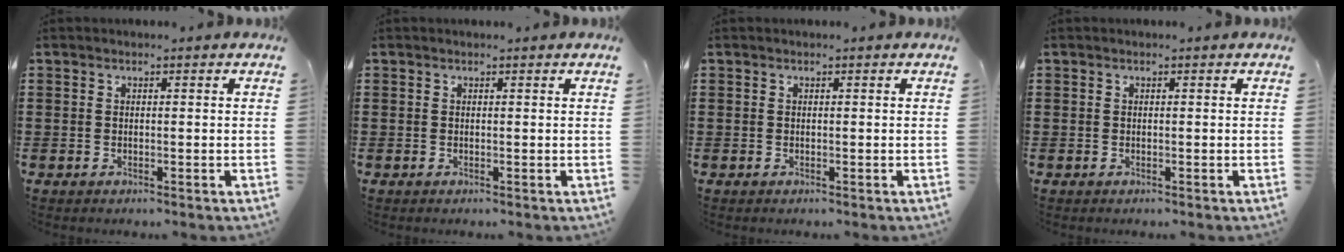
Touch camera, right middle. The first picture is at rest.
{"total": 0.0}
{"total": 0.0}
{"total": 0.0}